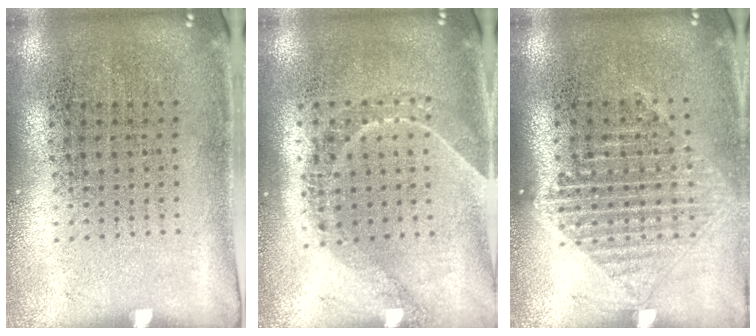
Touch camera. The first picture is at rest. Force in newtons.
{"total": 1.3, "press": 1.1, "slide": 0.6}
{"total": 1.4, "press": 1.3, "slide": 0.6}